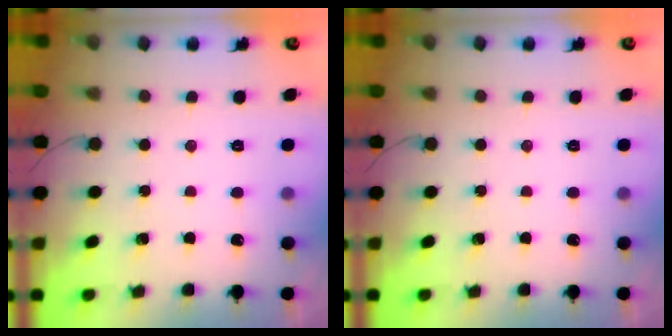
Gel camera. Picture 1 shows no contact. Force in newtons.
{"total": 0.0}